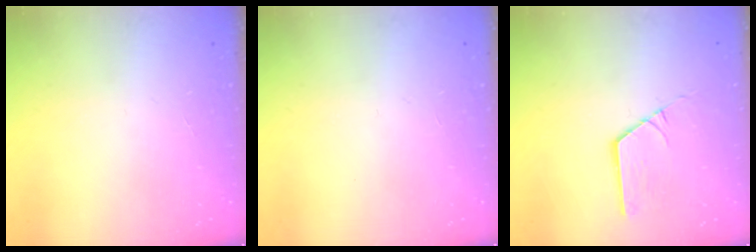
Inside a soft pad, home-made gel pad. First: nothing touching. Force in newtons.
{"total": 0.0}
{"total": 2.4, "press": 2.3, "slide": 0.3}